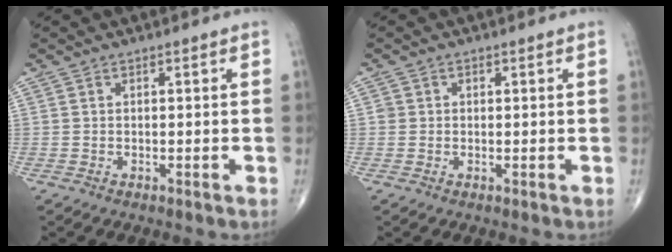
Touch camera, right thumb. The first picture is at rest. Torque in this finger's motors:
{"motor_torque": [-0.19, 0.04, 0.19, 0.13, -0.01]}